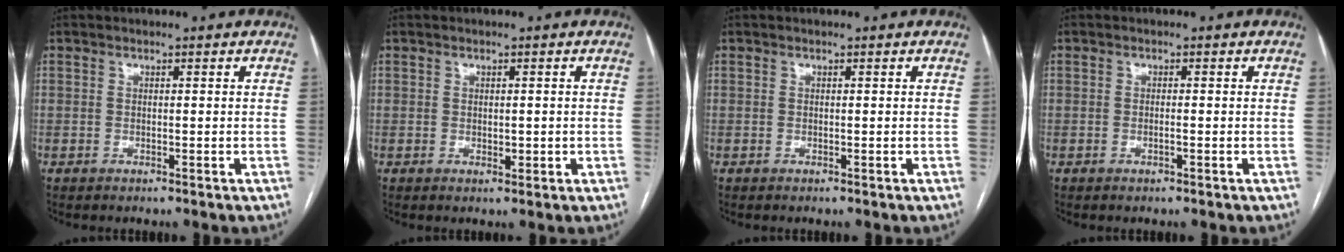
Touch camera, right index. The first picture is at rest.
{"total": 1.6, "force": [-0.1, 0.9, 1.2], "torque": [-0.016, -0.001, 0.002]}
{"total": 0.0}
{"total": 0.7, "force": [-0.2, 0.1, 0.7], "torque": [-0.013, 0.000, -0.003]}